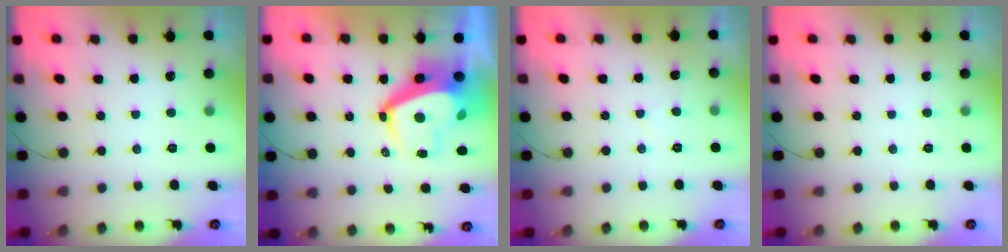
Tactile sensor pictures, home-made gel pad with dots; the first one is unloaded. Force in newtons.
{"total": 10.1, "press": 10.0, "slide": 1.4}
{"total": 1.7, "press": 1.6, "slide": 0.4}
{"total": 0.0}